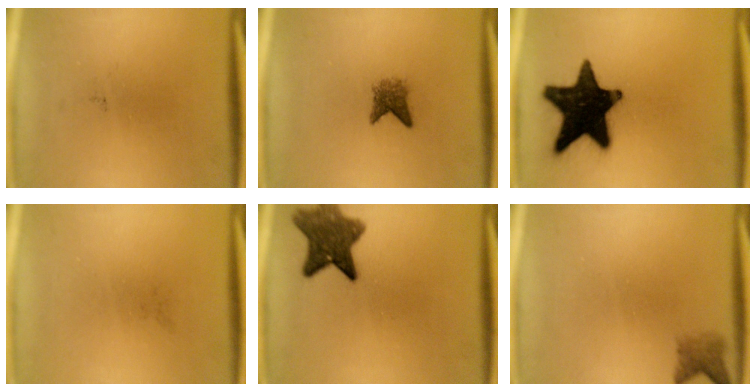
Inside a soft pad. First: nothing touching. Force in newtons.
{"total": 2.6}
{"total": 19.5}
{"total": 0.0}
{"total": 8.3}
{"total": 2.3}